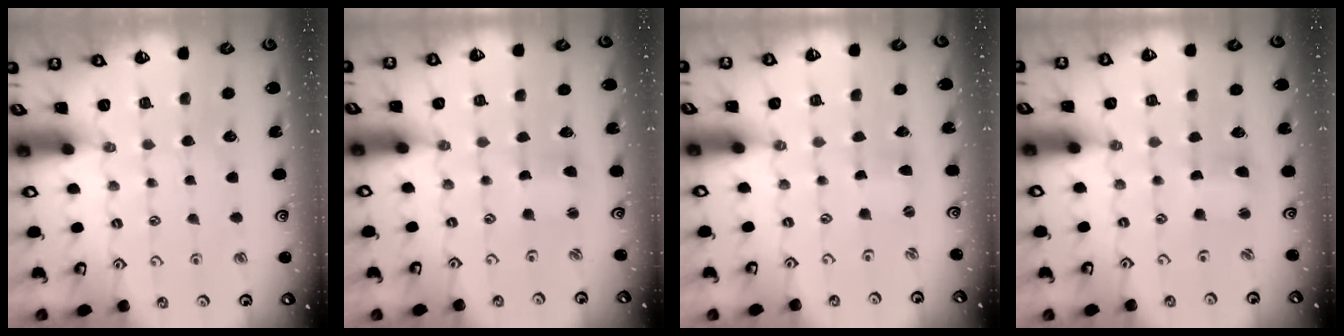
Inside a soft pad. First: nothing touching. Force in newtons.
{"total": 1.5, "press": 1.5, "slide": 0.2}
{"total": 1.1, "press": 1.1, "slide": 0.2}
{"total": 2.7, "press": 2.7, "slide": 0.3}